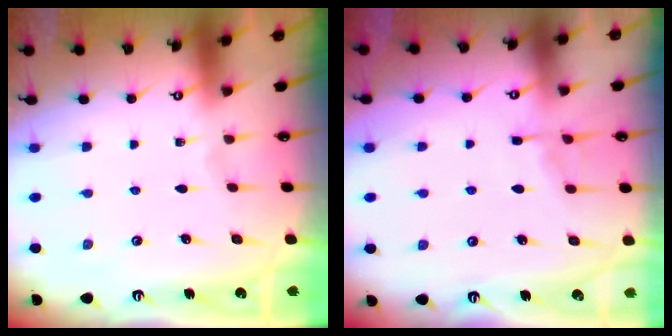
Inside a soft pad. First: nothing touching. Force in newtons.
{"total": 4.1, "press": 4.1, "slide": 0.6}